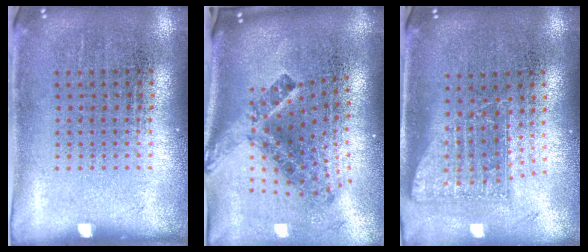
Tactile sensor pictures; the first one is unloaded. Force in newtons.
{"total": 2.9, "press": 1.7, "slide": 2.4}
{"total": 1.7, "press": 1.3, "slide": 1.2}